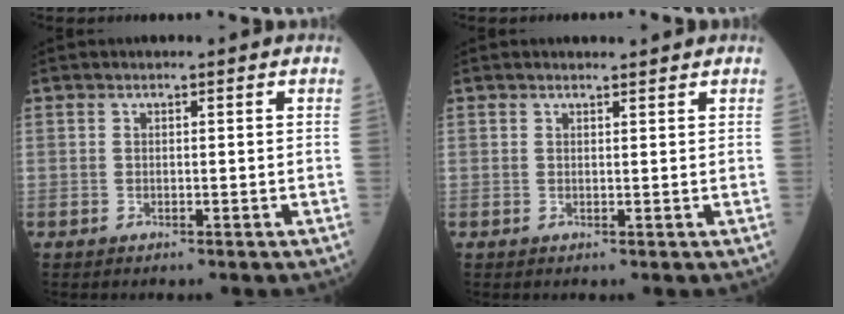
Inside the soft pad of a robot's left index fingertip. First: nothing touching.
{"total": 1.3, "force": [1.3, 0.0, 0.0], "torque": [-0.008, -0.001, 0.020]}